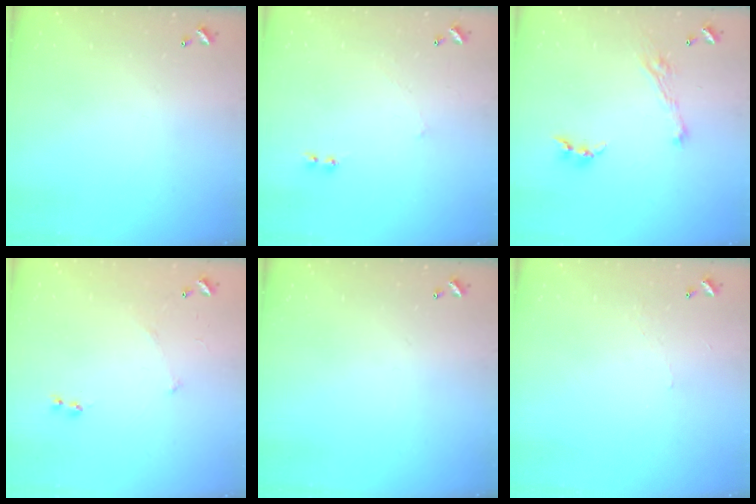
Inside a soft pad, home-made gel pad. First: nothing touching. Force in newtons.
{"total": 2.9, "press": 2.9, "slide": 0.4}
{"total": 3.6, "press": 3.5, "slide": 0.4}
{"total": 5.7, "press": 5.7, "slide": 0.8}
{"total": 0.0}
{"total": 2.1, "press": 2.1, "slide": 0.6}